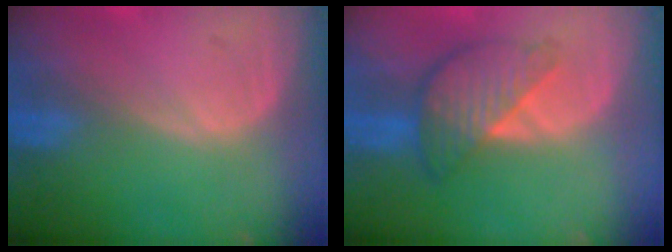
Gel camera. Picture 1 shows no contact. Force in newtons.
{"total": 6.1, "press": 6.1, "slide": 0.4}